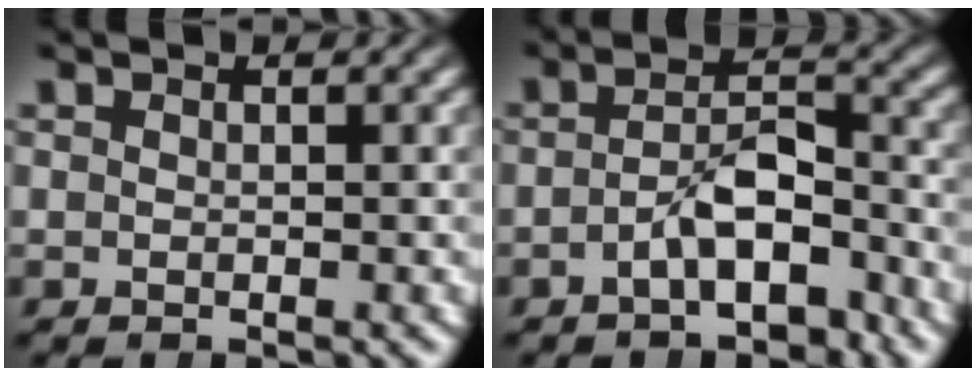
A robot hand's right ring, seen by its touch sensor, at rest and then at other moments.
{"total": 4.1, "force": [-2.5, 1.9, 2.7], "torque": [-0.038, -0.011, -0.043]}